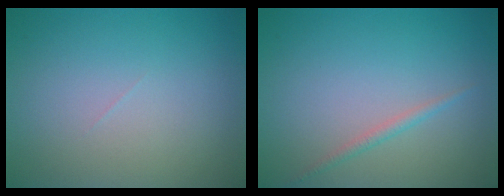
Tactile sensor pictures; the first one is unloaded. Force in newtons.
{"total": 1.0, "press": 1.0, "slide": 0.1}